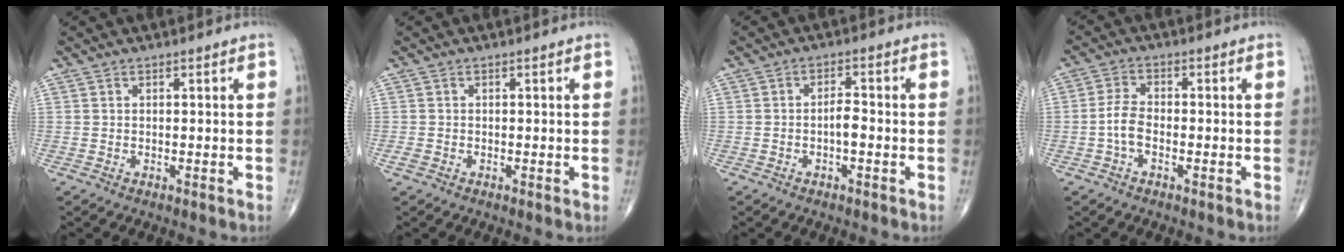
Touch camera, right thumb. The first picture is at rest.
{"total": 1.1, "force": [-0.4, 0.8, 0.6], "torque": [-0.015, -0.002, -0.008]}
{"total": 2.8, "force": [-0.8, 1.1, 2.4], "torque": [-0.036, 0.011, -0.015]}
{"total": 4.2, "force": [-1.2, 2.2, 3.3], "torque": [-0.070, 0.015, -0.029]}